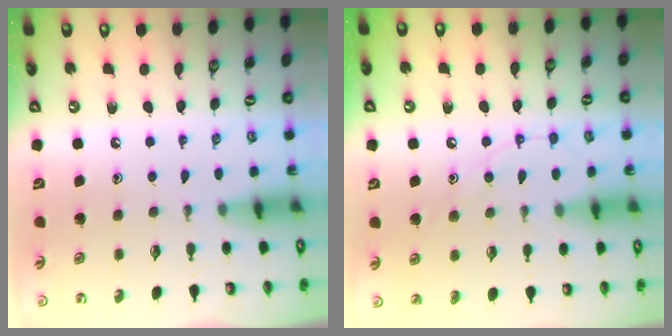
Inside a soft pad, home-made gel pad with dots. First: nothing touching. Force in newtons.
{"total": 9.6, "press": 9.6, "slide": 0.7}